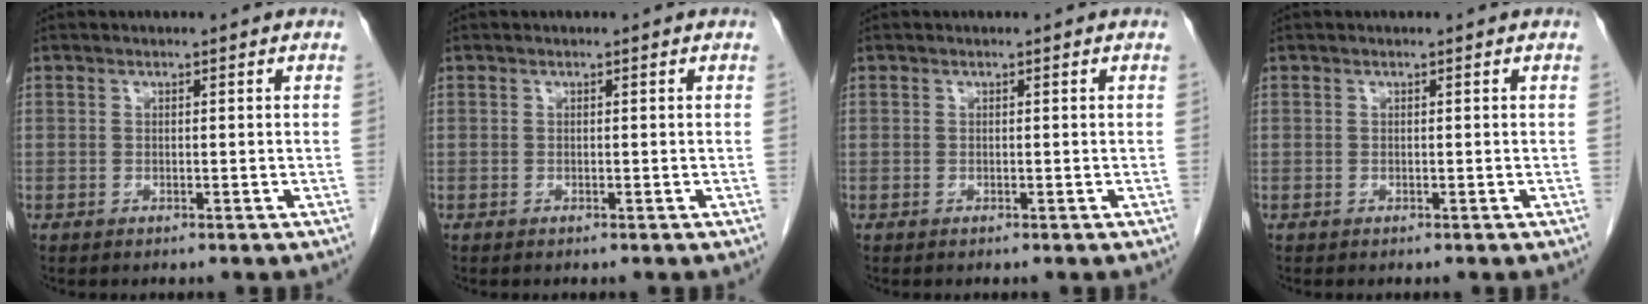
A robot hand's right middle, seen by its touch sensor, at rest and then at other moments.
{"total": 0.0}
{"total": 0.0}
{"total": 0.0}